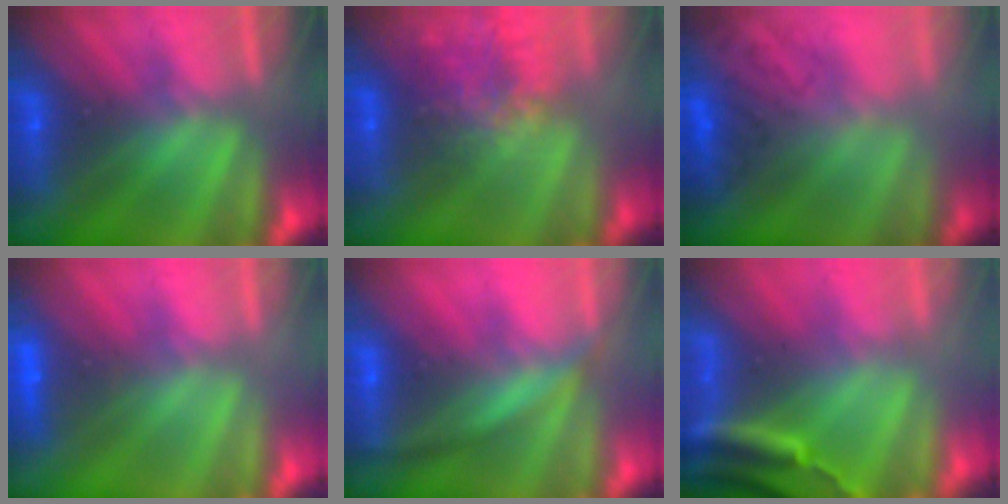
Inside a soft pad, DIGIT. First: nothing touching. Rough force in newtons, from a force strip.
{"total": 10.6}
{"total": 3.8}
{"total": 2.0}
{"total": 2.8}
{"total": 3.8}